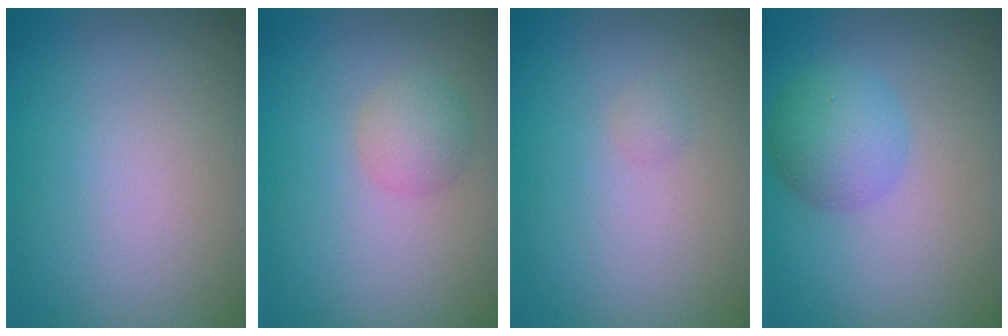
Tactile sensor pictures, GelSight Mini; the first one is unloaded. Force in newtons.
{"total": 2.0, "press": 2.0, "slide": 0.0}
{"total": 0.5, "press": 0.5, "slide": 0.0}
{"total": 3.7, "press": 3.7, "slide": 0.0}